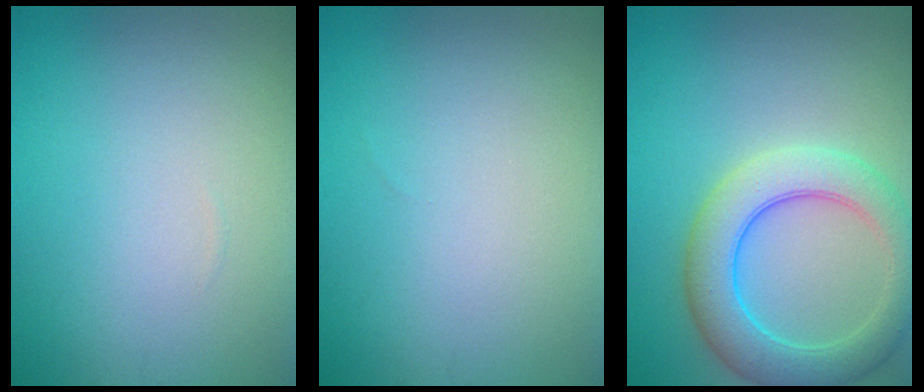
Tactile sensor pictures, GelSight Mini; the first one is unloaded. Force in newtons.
{"total": 0.0}
{"total": 6.3, "press": 6.3, "slide": 0.4}